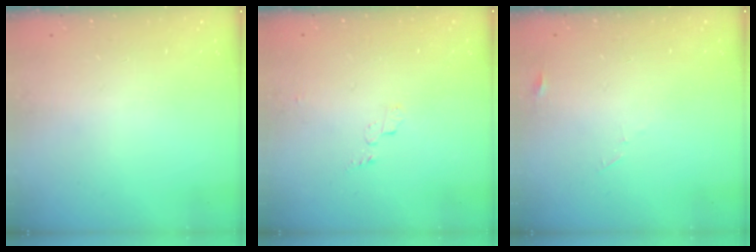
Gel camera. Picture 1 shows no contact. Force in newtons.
{"total": 3.3, "press": 3.3, "slide": 0.3}
{"total": 2.8, "press": 2.8, "slide": 0.2}